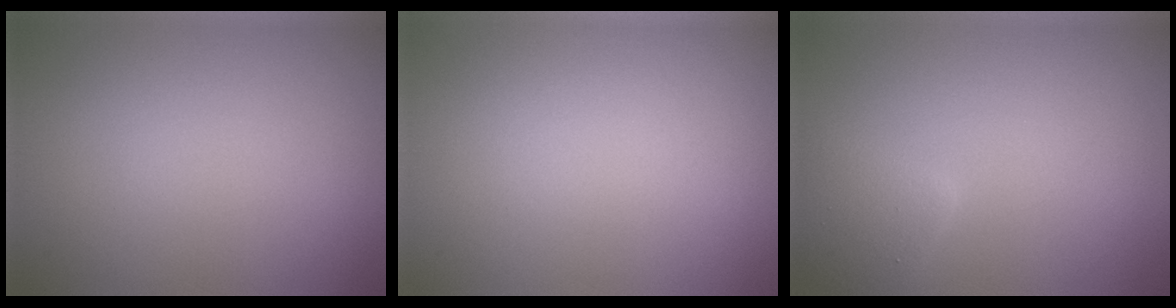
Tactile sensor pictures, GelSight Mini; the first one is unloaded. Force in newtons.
{"total": 0.0}
{"total": 2.6, "press": 2.6, "slide": 0.2}